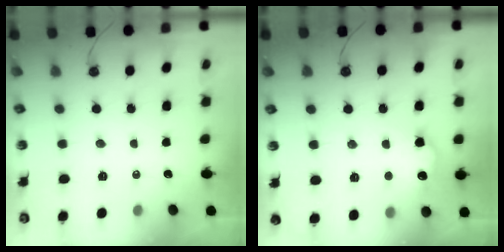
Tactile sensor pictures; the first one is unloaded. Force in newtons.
{"total": 11.5, "press": 11.5, "slide": 0.6}